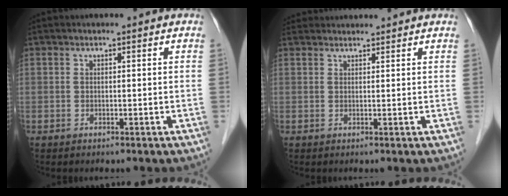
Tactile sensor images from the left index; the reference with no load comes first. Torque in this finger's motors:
{"motor_torque": [-0.30, -0.10, -0.08, -0.04]}